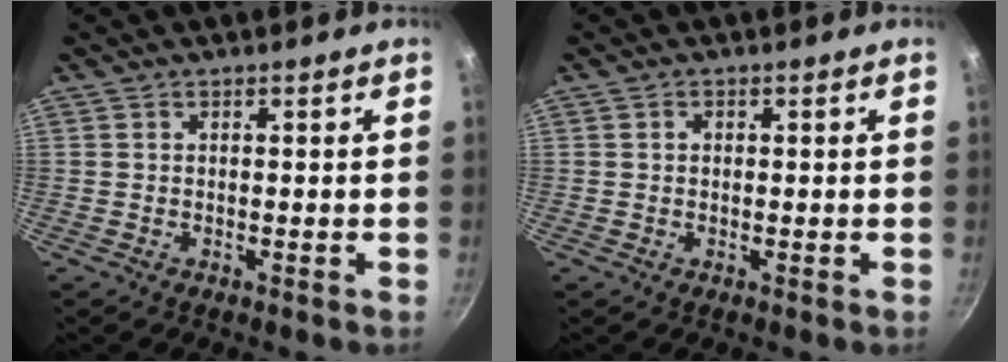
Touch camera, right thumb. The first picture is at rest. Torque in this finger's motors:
{"motor_torque": [-0.20, -0.21, 0.38, -0.21, -0.01]}